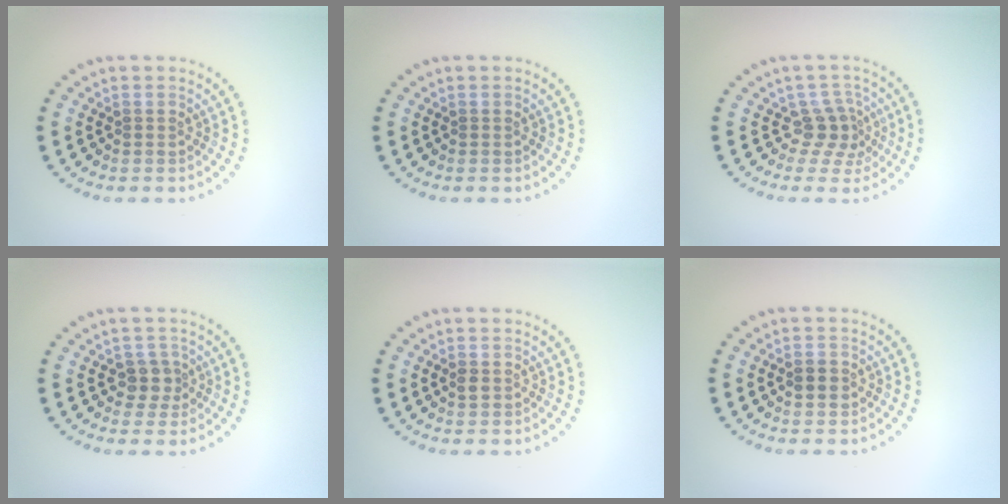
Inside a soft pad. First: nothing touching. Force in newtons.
{"total": 0.0}
{"total": 2.6, "press": 1.9, "slide": 1.8}
{"total": 2.1, "press": 1.8, "slide": 1.2}
{"total": 1.0, "press": 1.0, "slide": 0.2}
{"total": 1.2, "press": 1.2, "slide": 0.1}